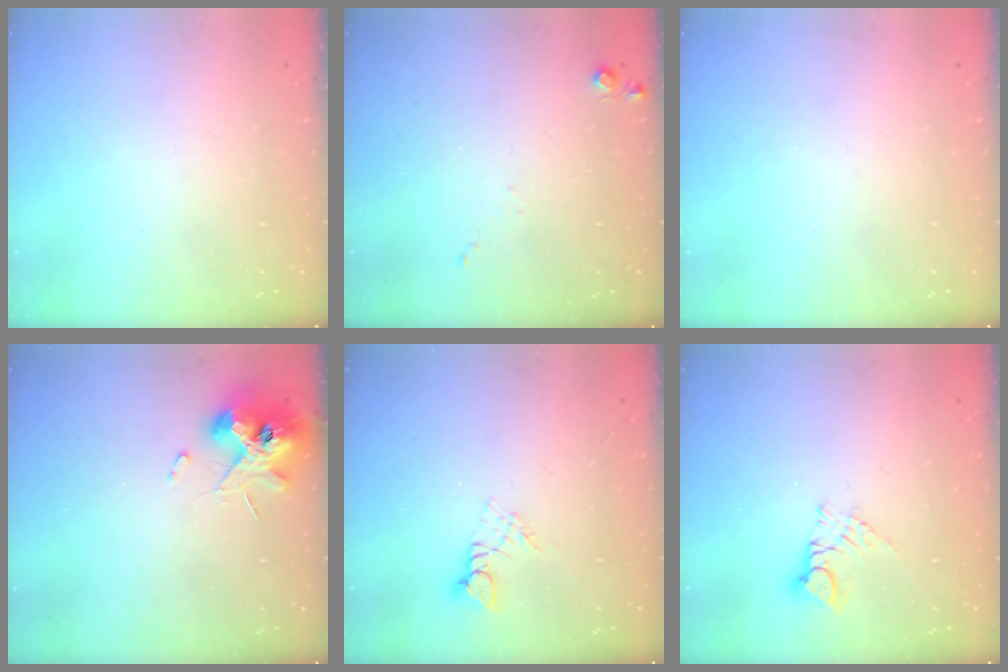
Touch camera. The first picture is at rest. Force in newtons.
{"total": 5.7, "press": 5.6, "slide": 0.8}
{"total": 0.0}
{"total": 11.2, "press": 11.1, "slide": 1.5}
{"total": 3.3, "press": 3.3, "slide": 0.1}
{"total": 6.5, "press": 6.5, "slide": 0.6}